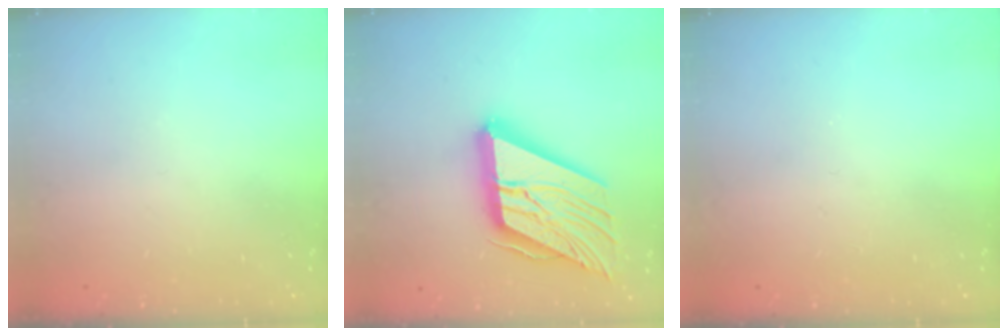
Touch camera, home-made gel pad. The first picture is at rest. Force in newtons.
{"total": 23.2, "press": 23.0, "slide": 2.7}
{"total": 0.0}